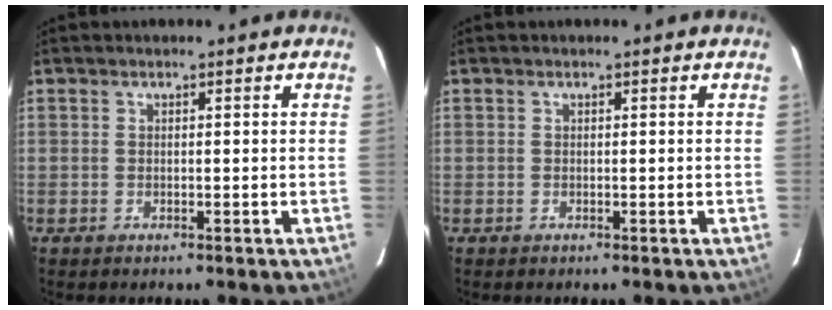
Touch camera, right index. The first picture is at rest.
{"total": 0.0}